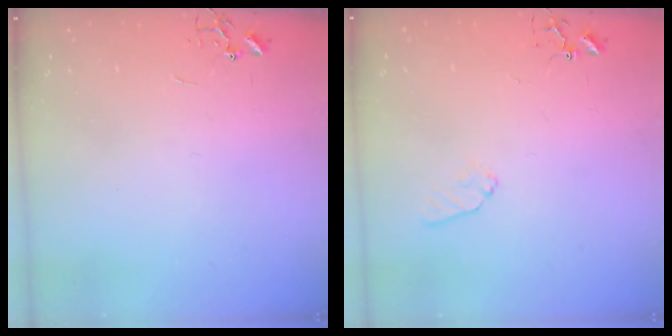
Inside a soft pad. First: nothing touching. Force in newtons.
{"total": 7.7, "press": 7.6, "slide": 0.9}